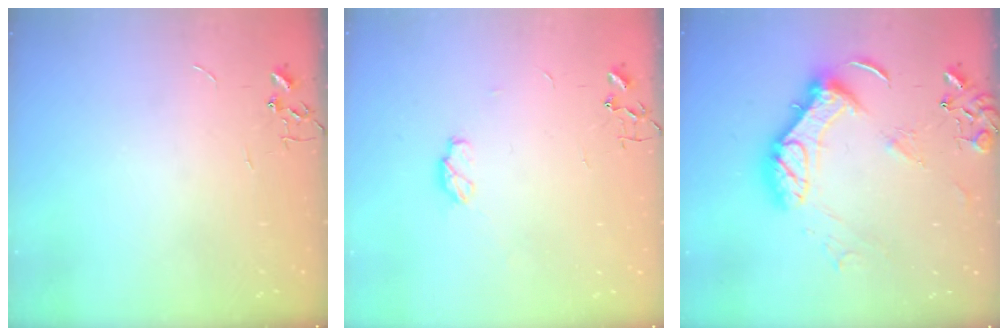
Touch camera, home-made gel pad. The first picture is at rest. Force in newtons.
{"total": 5.2, "press": 5.2, "slide": 0.8}
{"total": 16.9, "press": 16.7, "slide": 2.1}